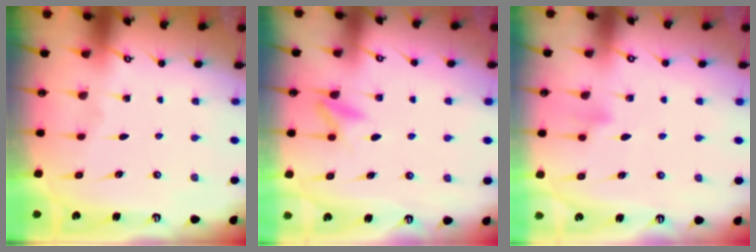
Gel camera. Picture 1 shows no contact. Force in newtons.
{"total": 5.7, "press": 5.6, "slide": 0.7}
{"total": 7.7, "press": 7.4, "slide": 2.1}